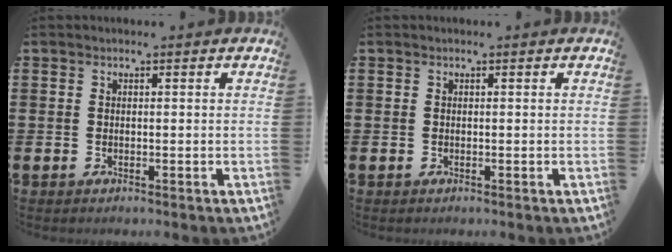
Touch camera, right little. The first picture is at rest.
{"total": 0.0}